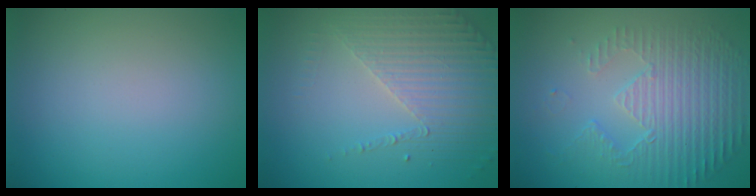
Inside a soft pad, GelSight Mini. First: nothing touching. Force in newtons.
{"total": 4.2, "press": 3.1, "slide": 2.9}
{"total": 5.4, "press": 3.6, "slide": 4.0}